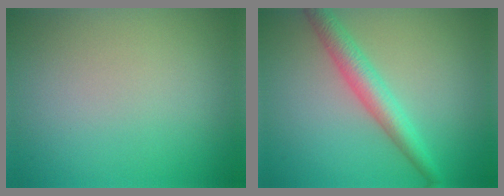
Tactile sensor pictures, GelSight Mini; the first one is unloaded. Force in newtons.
{"total": 3.6, "press": 3.6, "slide": 0.1}